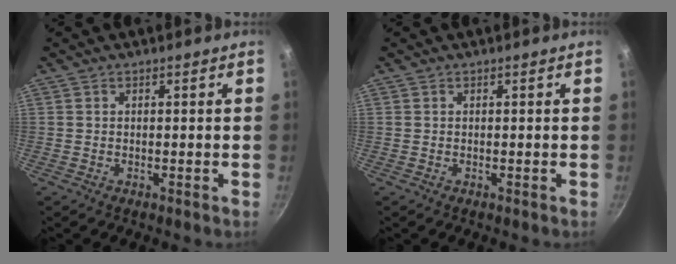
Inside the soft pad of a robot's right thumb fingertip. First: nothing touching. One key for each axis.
{"total": 0.0}